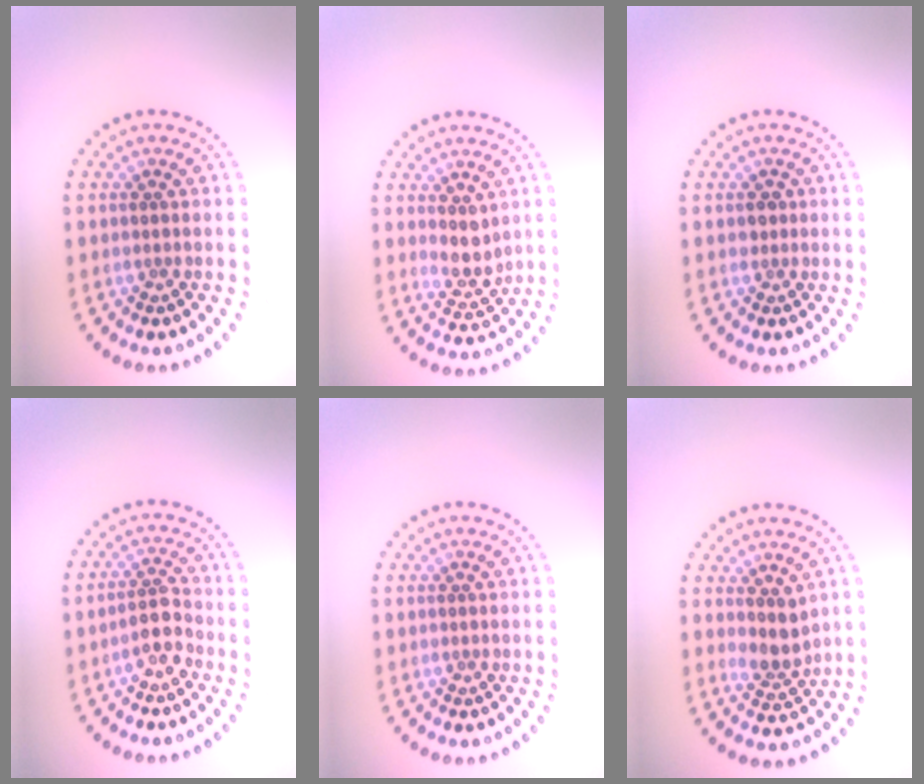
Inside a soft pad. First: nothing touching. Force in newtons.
{"total": 2.3, "press": 2.0, "slide": 1.2}
{"total": 0.9, "press": 0.8, "slide": 0.4}
{"total": 2.4, "press": 2.1, "slide": 1.0}
{"total": 0.0}
{"total": 2.3, "press": 1.9, "slide": 1.4}